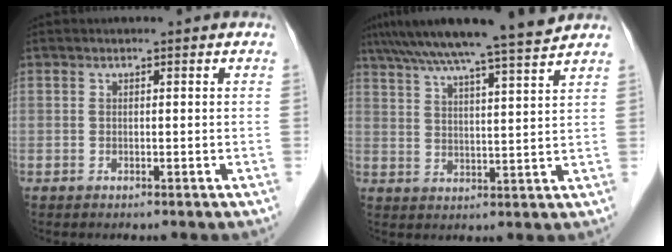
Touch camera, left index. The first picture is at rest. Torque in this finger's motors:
{"motor_torque": [-0.04, -0.54, 0.47, 0.21]}